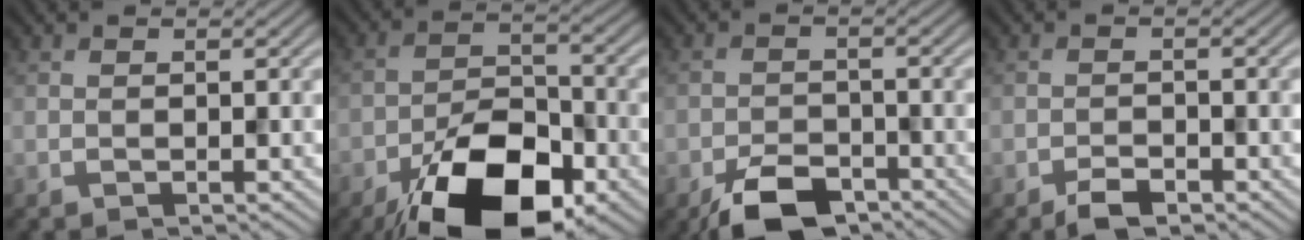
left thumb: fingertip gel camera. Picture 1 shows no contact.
{"total": 15.0, "force": [-9.0, 6.8, 9.8], "torque": [-0.176, -0.014, -0.160]}
{"total": 5.9, "force": [-4.2, 2.7, 3.1], "torque": [-0.052, -0.002, -0.081]}
{"total": 2.5, "force": [-1.8, 1.0, 1.4], "torque": [-0.023, 0.000, -0.036]}